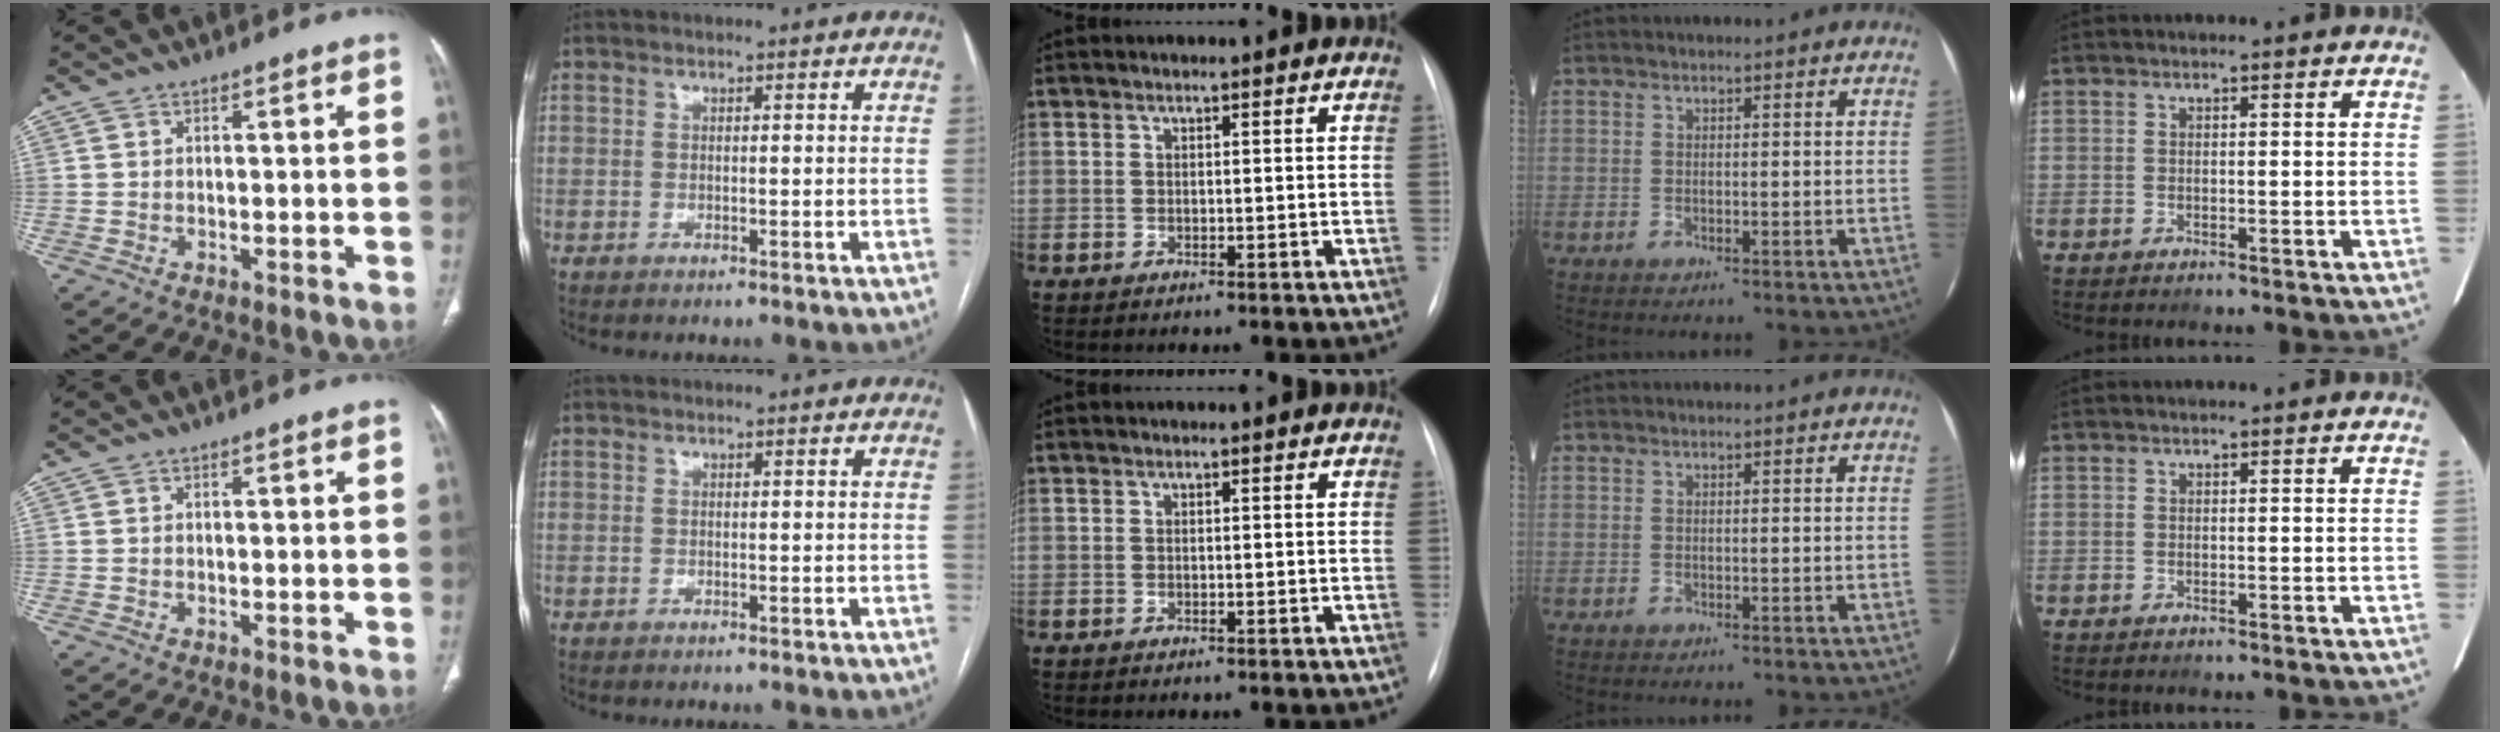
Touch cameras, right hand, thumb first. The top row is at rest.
{}